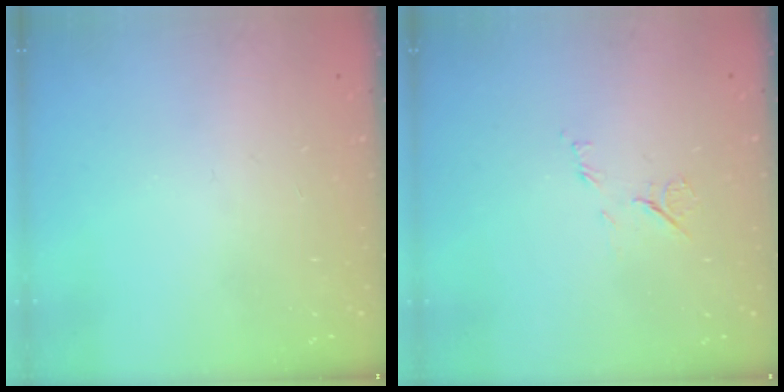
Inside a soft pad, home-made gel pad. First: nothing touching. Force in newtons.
{"total": 6.3, "press": 6.3, "slide": 0.6}